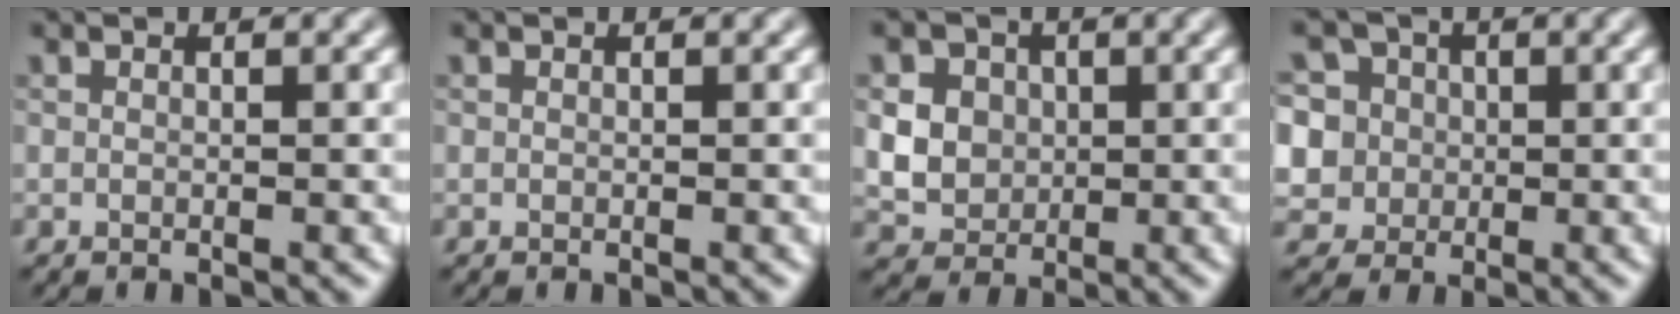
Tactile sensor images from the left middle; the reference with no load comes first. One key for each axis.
{"total": 0.0}
{"total": 5.6, "fx": 1.2, "fy": 4.8, "fz": 2.5, "tx": -0.053, "ty": 0.017, "tz": 0.021}
{"total": 9.3, "fx": 3.1, "fy": 7.9, "fz": 3.8, "tx": -0.084, "ty": 0.042, "tz": 0.024}